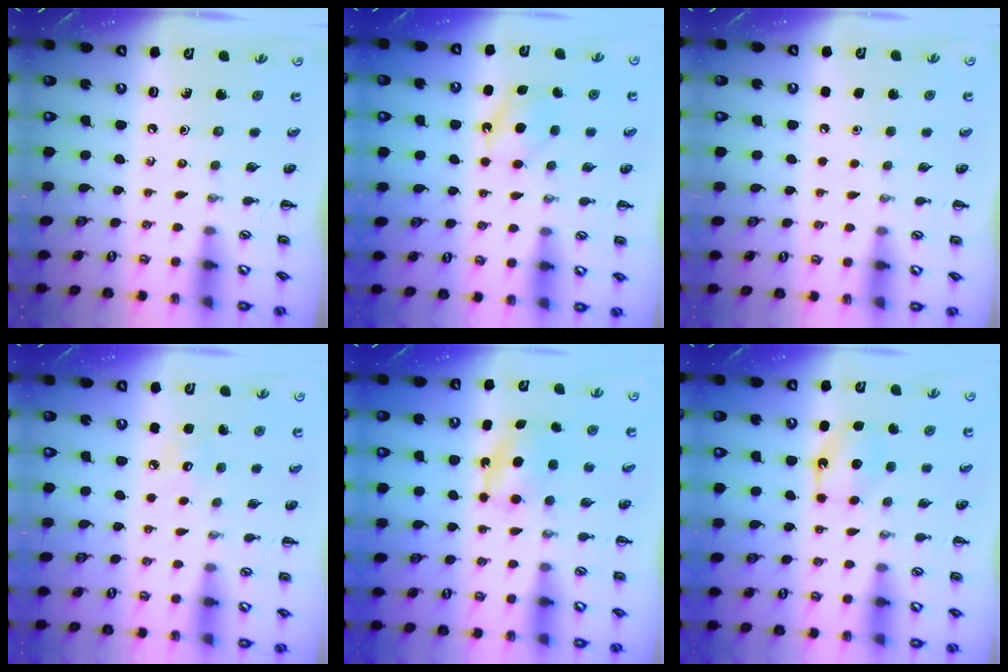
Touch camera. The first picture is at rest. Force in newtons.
{"total": 5.5, "press": 5.2, "slide": 1.7}
{"total": 1.6, "press": 1.6, "slide": 0.1}
{"total": 5.0, "press": 4.8, "slide": 1.2}
{"total": 5.8, "press": 5.6, "slide": 1.7}
{"total": 8.1, "press": 8.0, "slide": 1.5}